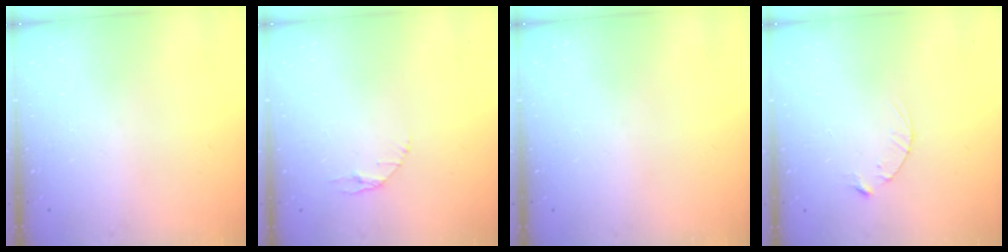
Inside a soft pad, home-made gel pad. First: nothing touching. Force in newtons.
{"total": 2.9, "press": 2.9, "slide": 0.4}
{"total": 0.0}
{"total": 2.5, "press": 2.5, "slide": 0.4}